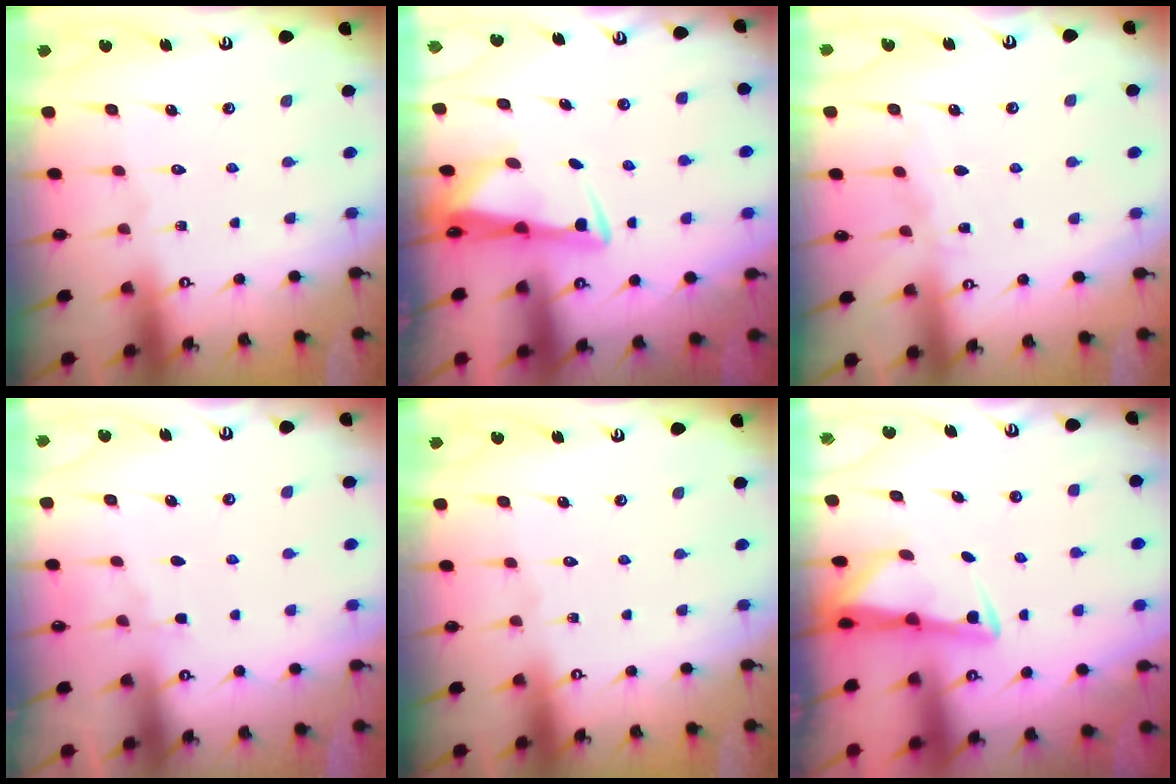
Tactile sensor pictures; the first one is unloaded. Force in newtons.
{"total": 3.0, "press": 2.8, "slide": 0.9}
{"total": 4.1, "press": 4.1, "slide": 0.5}
{"total": 2.1, "press": 2.1, "slide": 0.4}
{"total": 0.0}
{"total": 3.5, "press": 3.4, "slide": 0.4}